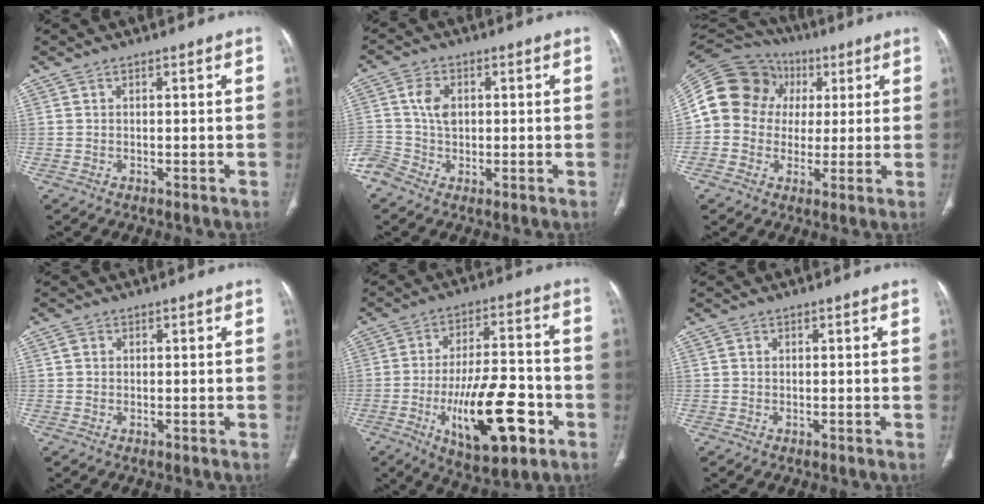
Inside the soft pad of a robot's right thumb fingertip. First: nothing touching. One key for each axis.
{"total": 6.8, "fx": -0.1, "fy": 5.2, "fz": 4.4, "tx": -0.080, "ty": 0.017, "tz": -0.003}
{"total": 16.6, "fx": 2.8, "fy": 14.7, "fz": 7.2, "tx": -0.120, "ty": 0.038, "tz": 0.046}
{"total": 1.4, "fx": 0.4, "fy": 1.2, "fz": 0.6, "tx": -0.004, "ty": 0.000, "tz": 0.007}
{"total": 18.5, "fx": -6.5, "fy": 7.3, "fz": 15.7, "tx": -0.241, "ty": 0.026, "tz": -0.093}
{"total": 0.0}